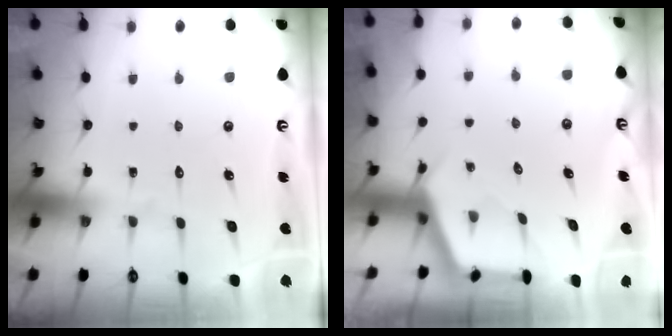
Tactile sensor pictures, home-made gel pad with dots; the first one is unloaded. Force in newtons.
{"total": 3.0, "press": 3.0, "slide": 0.4}